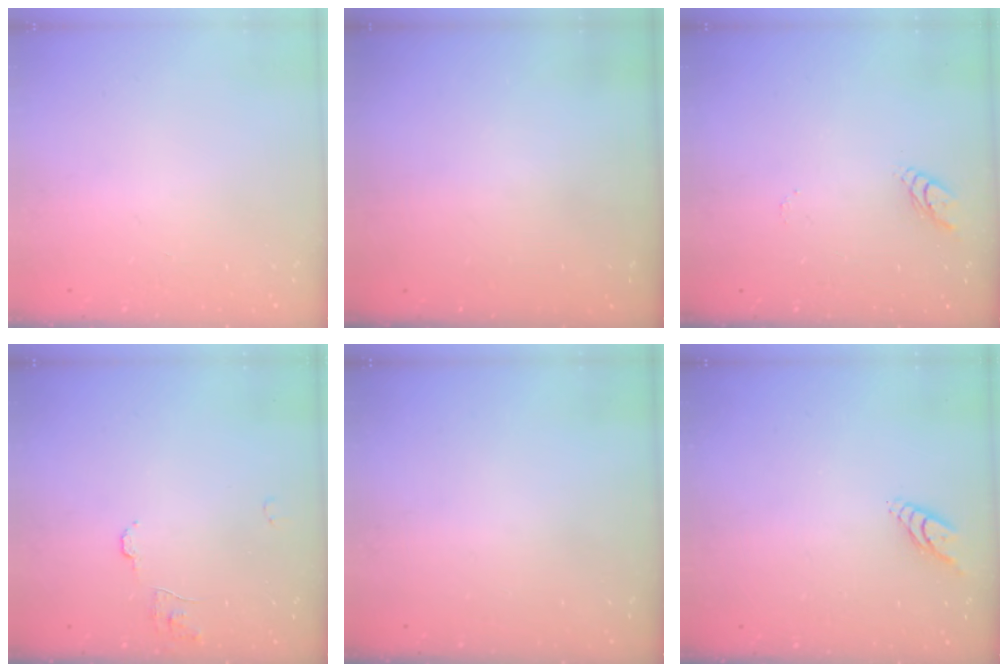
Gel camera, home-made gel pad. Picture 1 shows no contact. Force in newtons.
{"total": 0.0}
{"total": 4.6, "press": 4.6, "slide": 0.4}
{"total": 8.0, "press": 8.0, "slide": 0.6}
{"total": 0.0}
{"total": 4.7, "press": 4.7, "slide": 0.6}